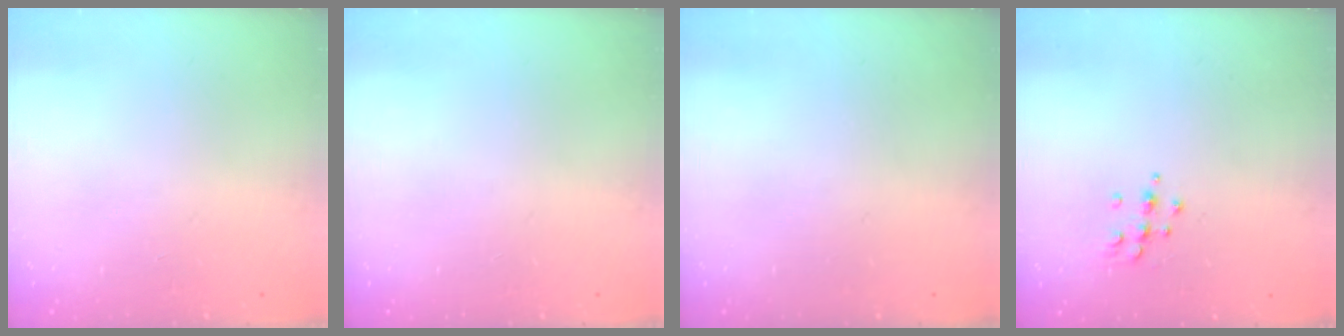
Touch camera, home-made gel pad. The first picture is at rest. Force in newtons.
{"total": 0.0}
{"total": 0.0}
{"total": 6.3, "press": 6.2, "slide": 0.9}